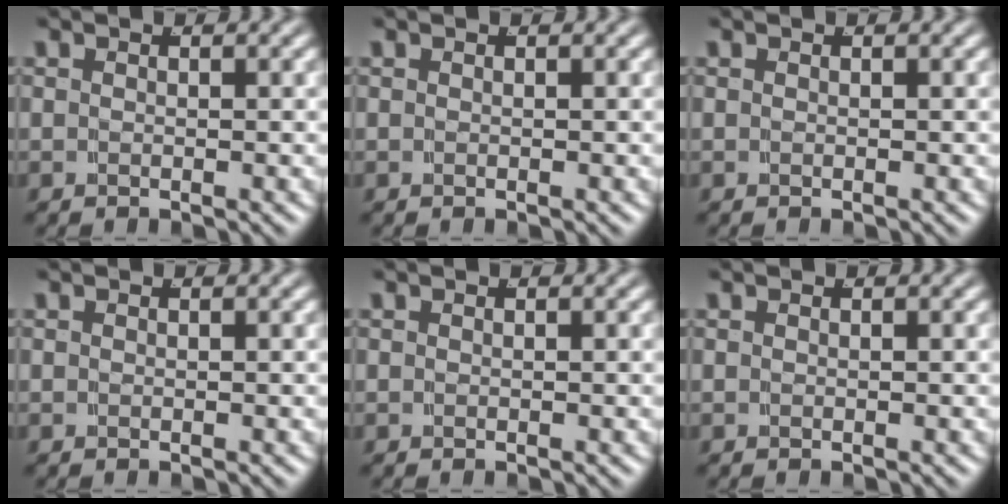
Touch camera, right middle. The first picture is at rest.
{"total": 0.0}
{"total": 0.0}
{"total": 0.0}
{"total": 0.0}
{"total": 0.0}